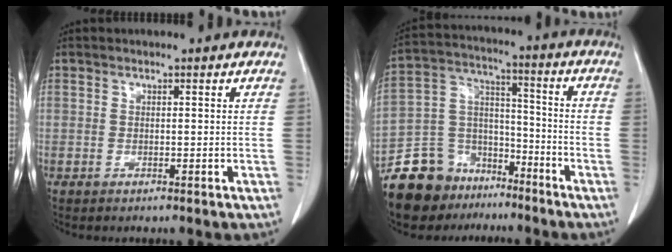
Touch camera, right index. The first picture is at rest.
{"total": 13.8, "force": [-10.4, 8.6, 3.0], "torque": [-0.071, 0.060, -0.181]}